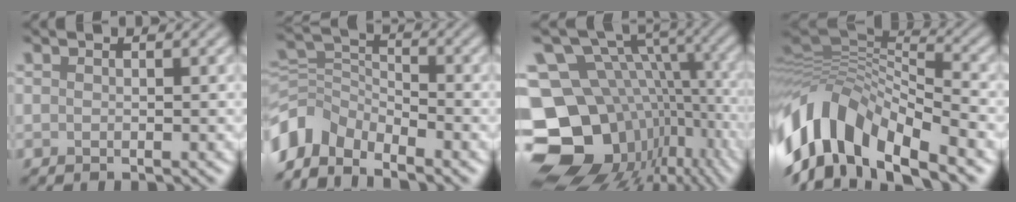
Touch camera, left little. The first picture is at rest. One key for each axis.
{"total": 6.7, "fx": -4.7, "fy": 3.9, "fz": 2.8, "tx": -0.058, "ty": -0.002, "tz": -0.108}
{"total": 17.2, "fx": -4.2, "fy": 13.2, "fz": 10.2, "tx": -0.203, "ty": 0.008, "tz": -0.041}
{"total": 12.7, "fx": -4.7, "fy": 6.4, "fz": 9.9, "tx": -0.202, "ty": 0.022, "tz": -0.091}